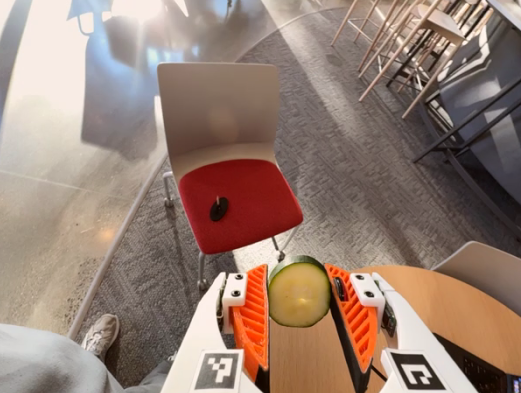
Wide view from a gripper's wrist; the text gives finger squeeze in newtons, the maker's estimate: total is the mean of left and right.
{"total": 11.8, "left": 12.2, "right": 11.4}